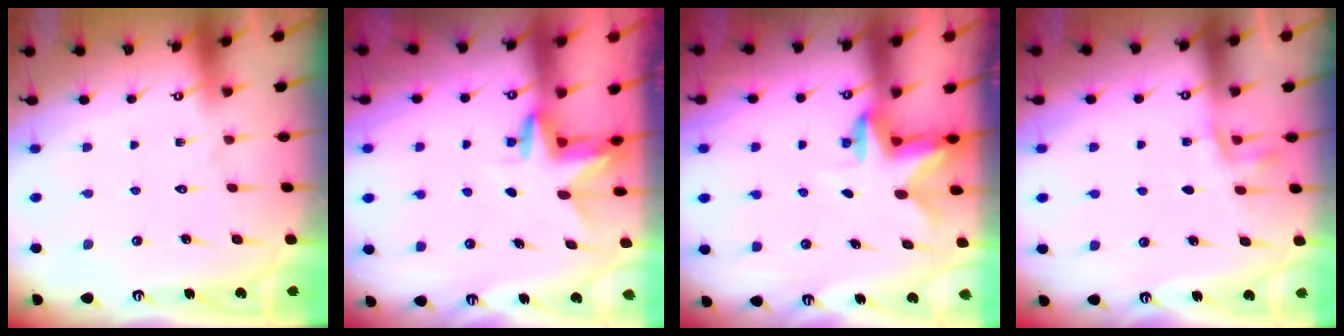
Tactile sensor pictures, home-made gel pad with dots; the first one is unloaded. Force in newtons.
{"total": 3.1, "press": 3.1, "slide": 0.3}
{"total": 2.8, "press": 2.8, "slide": 0.6}
{"total": 3.6, "press": 3.4, "slide": 1.2}